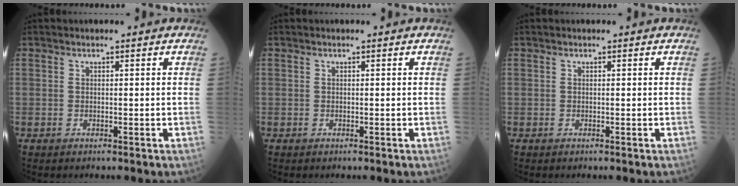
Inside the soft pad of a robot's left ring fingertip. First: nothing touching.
{"total": 0.0}
{"total": 0.0}